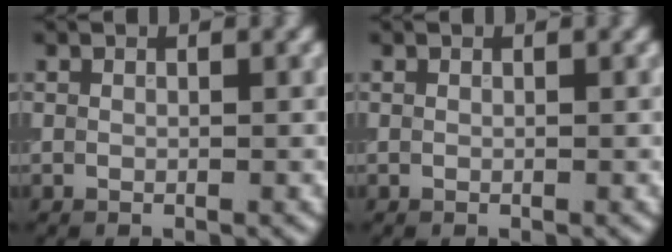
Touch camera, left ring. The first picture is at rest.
{"total": 0.0}